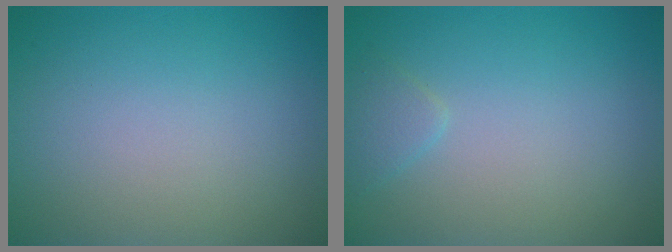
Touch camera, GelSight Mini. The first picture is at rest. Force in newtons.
{"total": 1.1, "press": 1.1, "slide": 0.1}